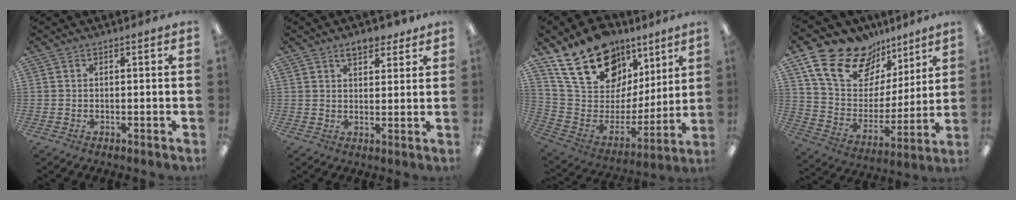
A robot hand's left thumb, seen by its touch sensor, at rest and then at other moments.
{"total": 4.9, "force": [3.7, 2.4, 2.2], "torque": [-0.017, -0.017, 0.064]}
{"total": 21.3, "force": [13.7, 13.2, 9.5], "torque": [-0.165, -0.078, 0.257]}
{"total": 20.1, "force": [13.4, 12.1, 8.6], "torque": [-0.165, -0.074, 0.248]}